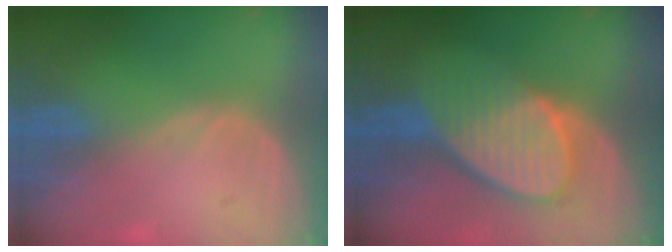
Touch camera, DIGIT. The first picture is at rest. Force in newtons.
{"total": 8.8, "press": 8.0, "slide": 3.7}